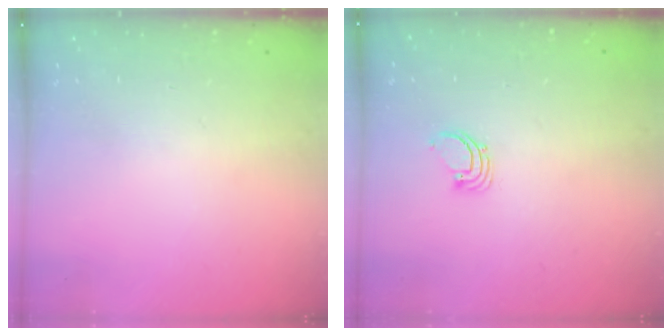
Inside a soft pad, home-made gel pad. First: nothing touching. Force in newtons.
{"total": 2.5, "press": 2.5, "slide": 0.1}